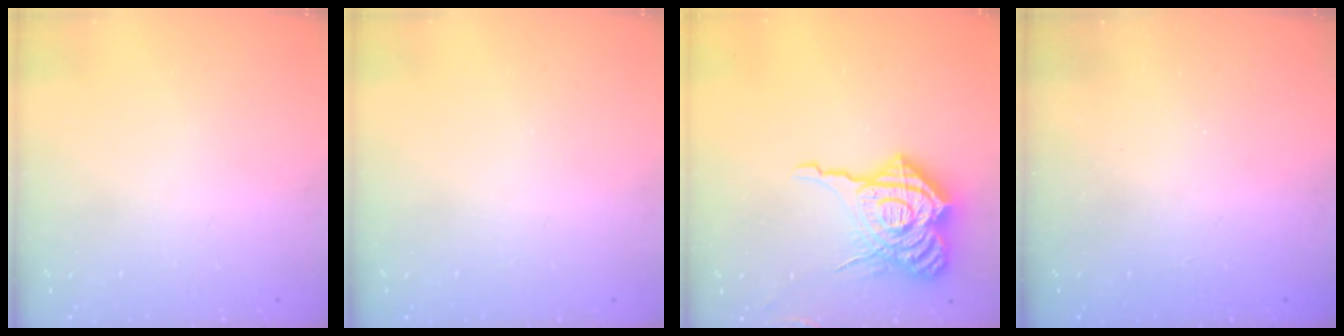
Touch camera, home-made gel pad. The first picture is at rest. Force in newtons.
{"total": 0.0}
{"total": 23.6, "press": 23.4, "slide": 2.7}
{"total": 2.5, "press": 2.4, "slide": 0.8}